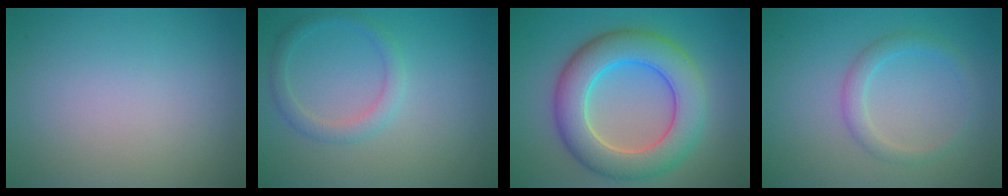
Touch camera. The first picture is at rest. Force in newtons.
{"total": 2.0, "press": 2.0, "slide": 0.1}
{"total": 8.4, "press": 8.3, "slide": 0.6}
{"total": 2.0, "press": 2.0, "slide": 0.1}